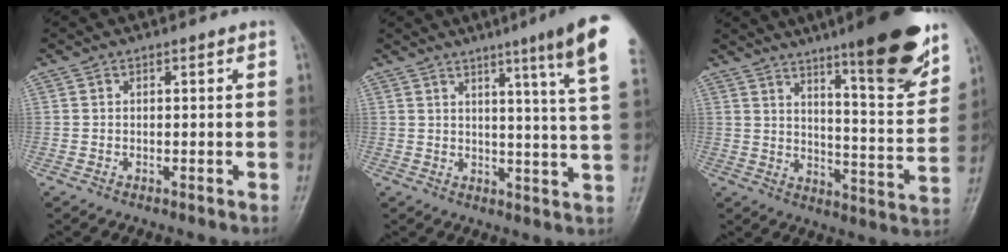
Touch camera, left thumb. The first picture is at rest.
{"total": 13.3, "force": [7.4, -0.2, 11.1], "torque": [-0.147, -0.034, 0.083]}
{"total": 18.3, "force": [11.9, 3.0, 13.6], "torque": [-0.161, -0.070, 0.178]}